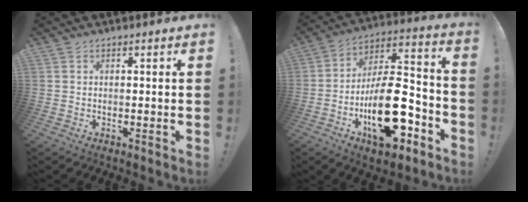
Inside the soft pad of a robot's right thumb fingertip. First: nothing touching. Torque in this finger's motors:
{"motor_torque": [2.07, 2.94, 2.36, -0.41, 0.69]}